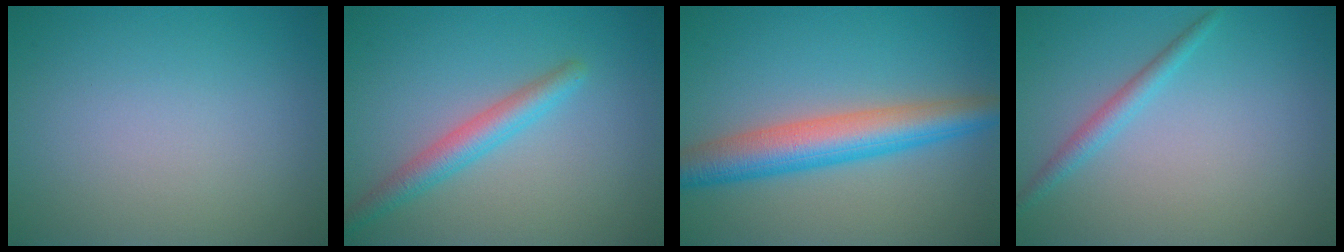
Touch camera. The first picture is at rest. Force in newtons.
{"total": 3.0, "press": 3.0, "slide": 0.0}
{"total": 6.3, "press": 6.3, "slide": 0.1}
{"total": 1.8, "press": 1.7, "slide": 0.1}